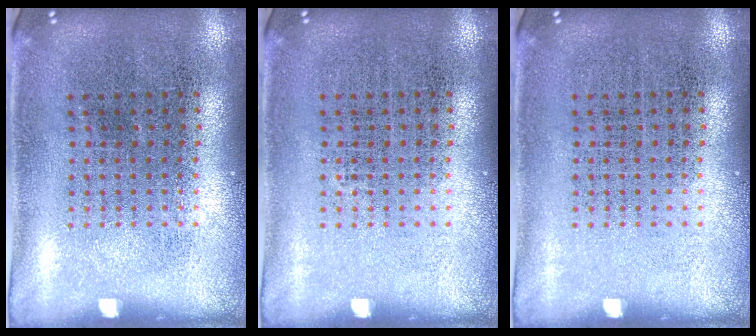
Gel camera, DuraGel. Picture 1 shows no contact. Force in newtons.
{"total": 0.0}
{"total": 0.0}